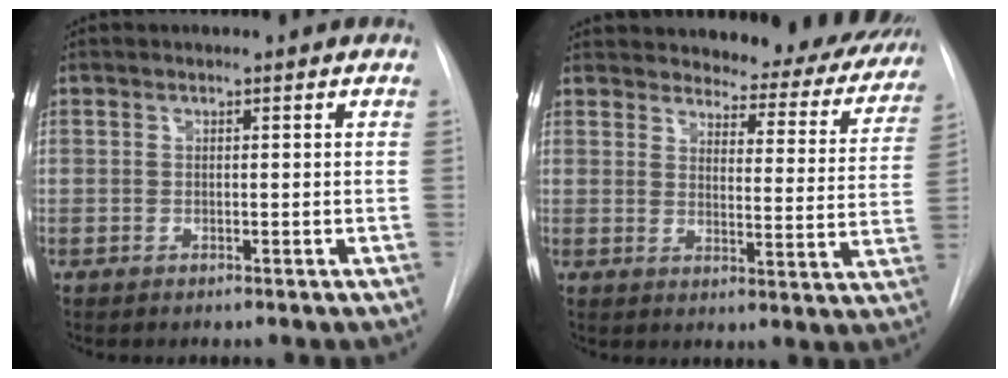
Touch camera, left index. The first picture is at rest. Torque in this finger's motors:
{"motor_torque": [0.40, -0.77, 0.37, 0.12]}